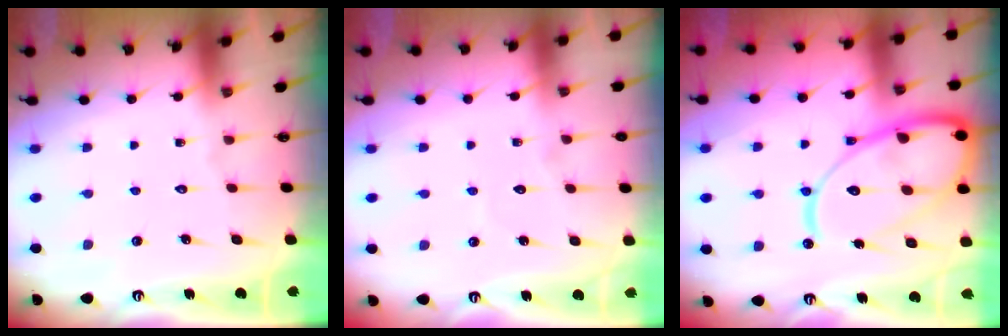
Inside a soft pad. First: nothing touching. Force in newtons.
{"total": 2.6, "press": 2.6, "slide": 0.3}
{"total": 19.7, "press": 19.6, "slide": 1.8}